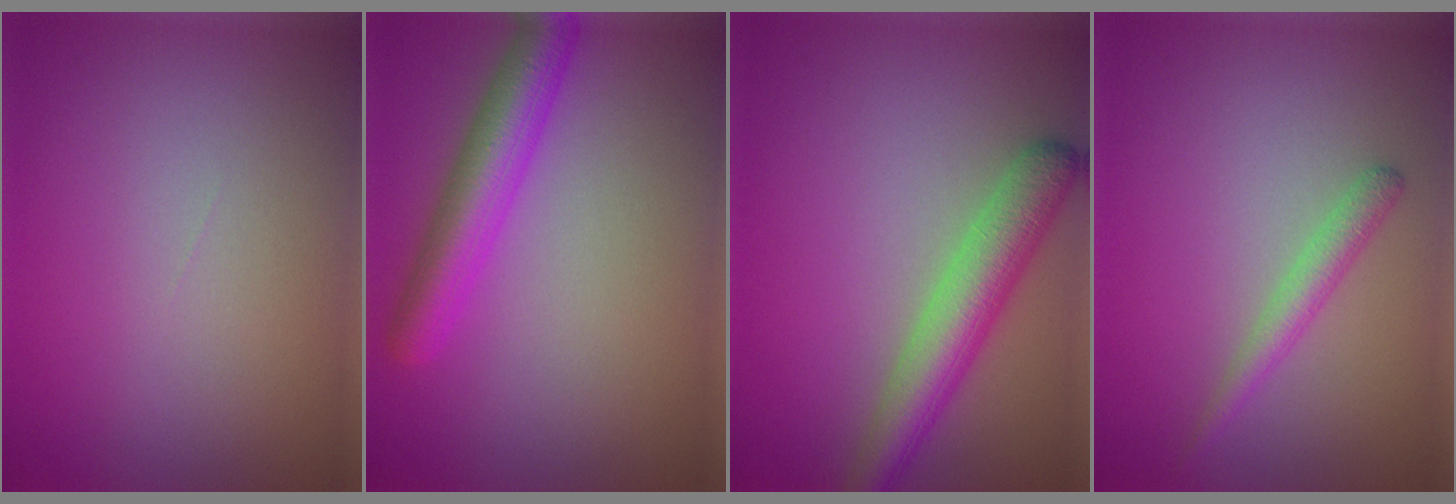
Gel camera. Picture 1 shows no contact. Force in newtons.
{"total": 5.0, "press": 5.0, "slide": 0.3}
{"total": 5.1, "press": 5.1, "slide": 0.2}
{"total": 1.9, "press": 1.9, "slide": 0.0}